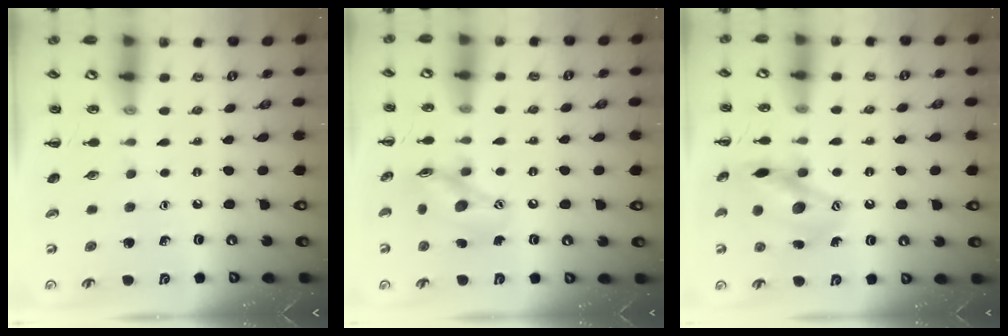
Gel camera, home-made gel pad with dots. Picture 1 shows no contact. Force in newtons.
{"total": 13.3, "press": 13.2, "slide": 1.7}
{"total": 14.3, "press": 14.3, "slide": 1.0}